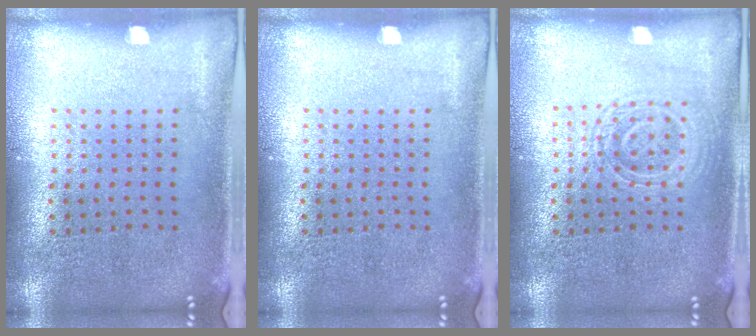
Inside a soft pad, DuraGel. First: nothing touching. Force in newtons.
{"total": 0.0}
{"total": 1.2, "press": 1.2, "slide": 0.3}